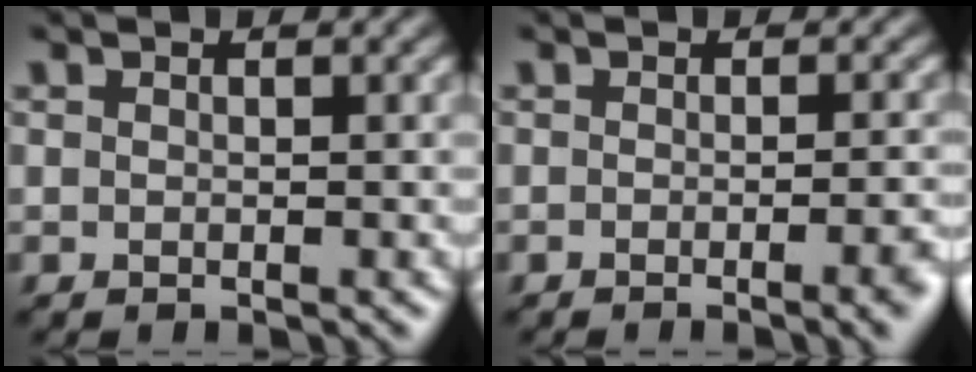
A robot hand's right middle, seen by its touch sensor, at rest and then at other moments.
{"total": 3.5, "force": [-1.3, 1.1, 3.1], "torque": [-0.026, 0.000, -0.017]}